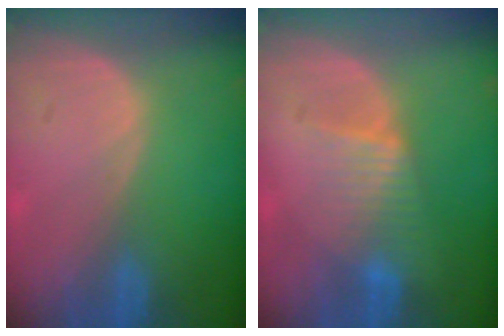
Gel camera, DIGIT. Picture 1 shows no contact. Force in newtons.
{"total": 4.5, "press": 4.5, "slide": 0.5}